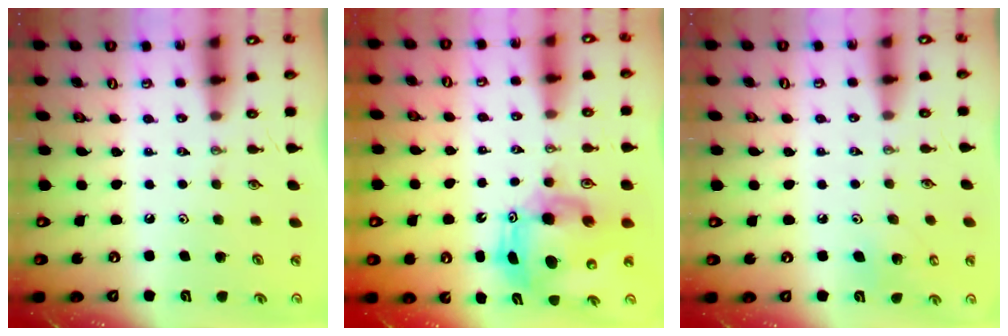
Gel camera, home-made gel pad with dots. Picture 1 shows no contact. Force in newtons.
{"total": 11.0, "press": 10.9, "slide": 1.8}
{"total": 7.4, "press": 7.4, "slide": 0.4}